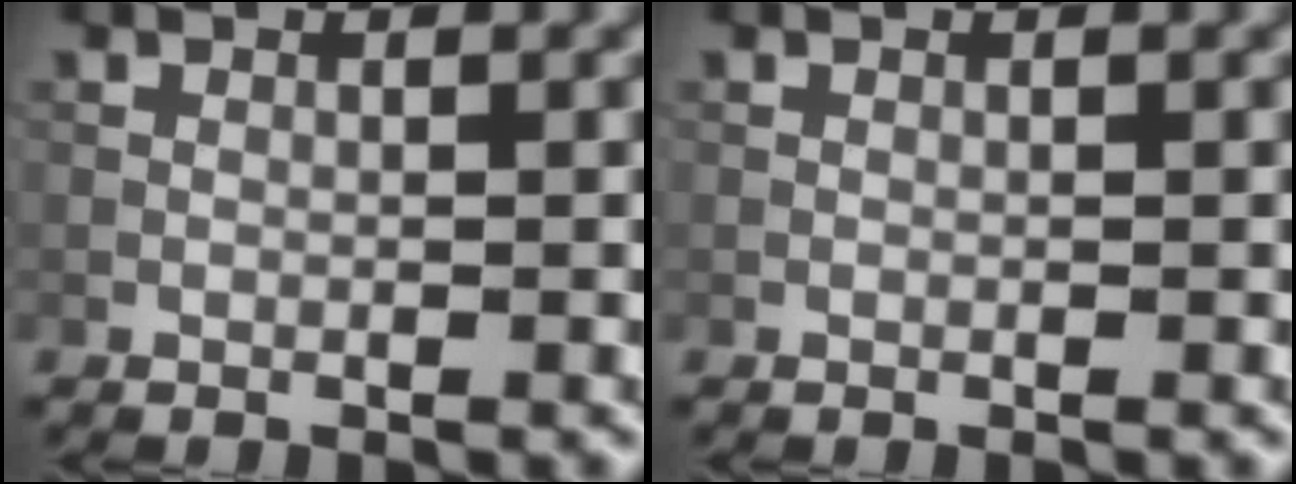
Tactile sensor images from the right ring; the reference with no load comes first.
{"total": 0.0}